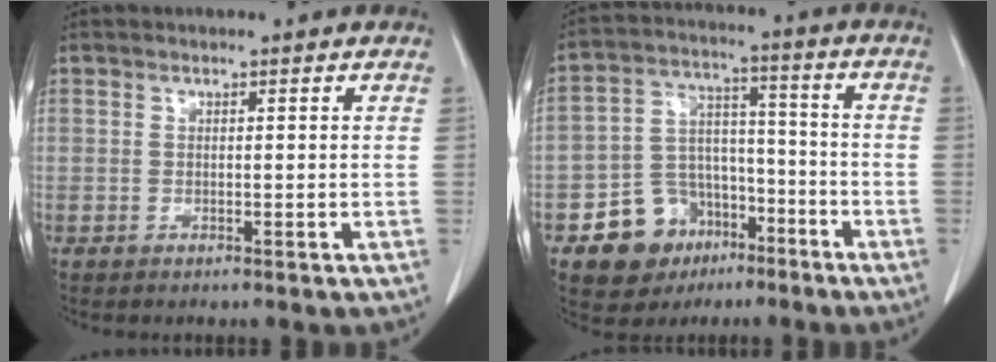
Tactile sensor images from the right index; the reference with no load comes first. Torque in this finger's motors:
{"motor_torque": [0.01, -0.22, -0.46, -0.17]}